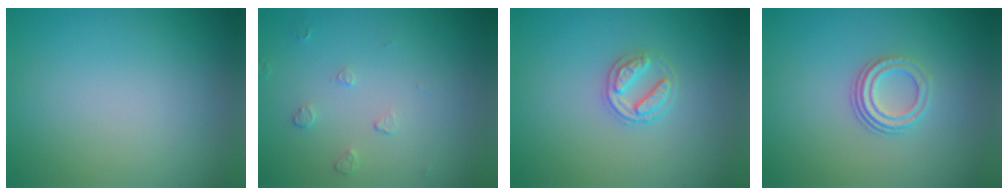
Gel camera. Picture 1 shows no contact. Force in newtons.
{"total": 0.9, "press": 0.6, "slide": 0.7}
{"total": 2.6, "press": 2.5, "slide": 0.5}
{"total": 3.0, "press": 2.1, "slide": 2.1}